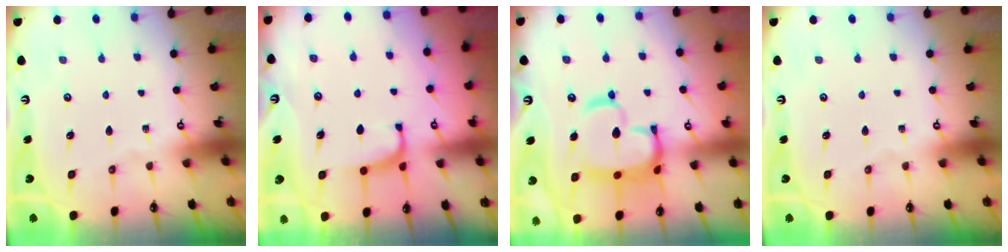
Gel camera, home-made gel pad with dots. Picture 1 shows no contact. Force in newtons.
{"total": 0.8, "press": 0.6, "slide": 0.5}
{"total": 13.2, "press": 13.2, "slide": 1.2}
{"total": 0.0}